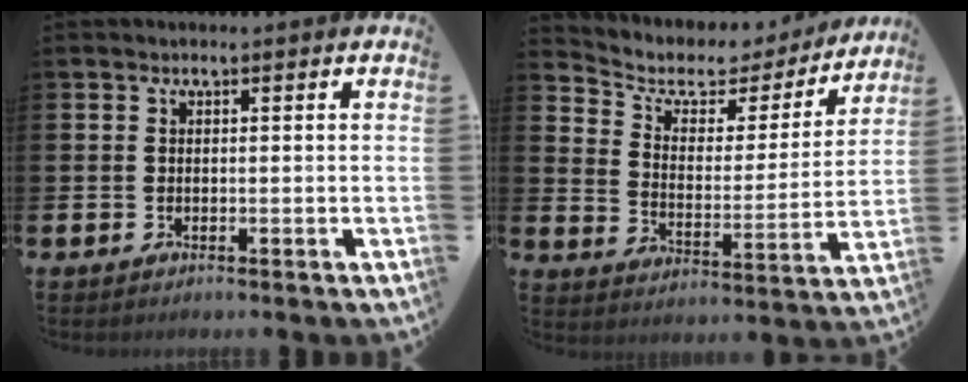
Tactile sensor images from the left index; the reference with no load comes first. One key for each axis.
{"total": 5.2, "fx": 4.2, "fy": 2.7, "fz": 1.3, "tx": -0.048, "ty": -0.037, "tz": 0.062}